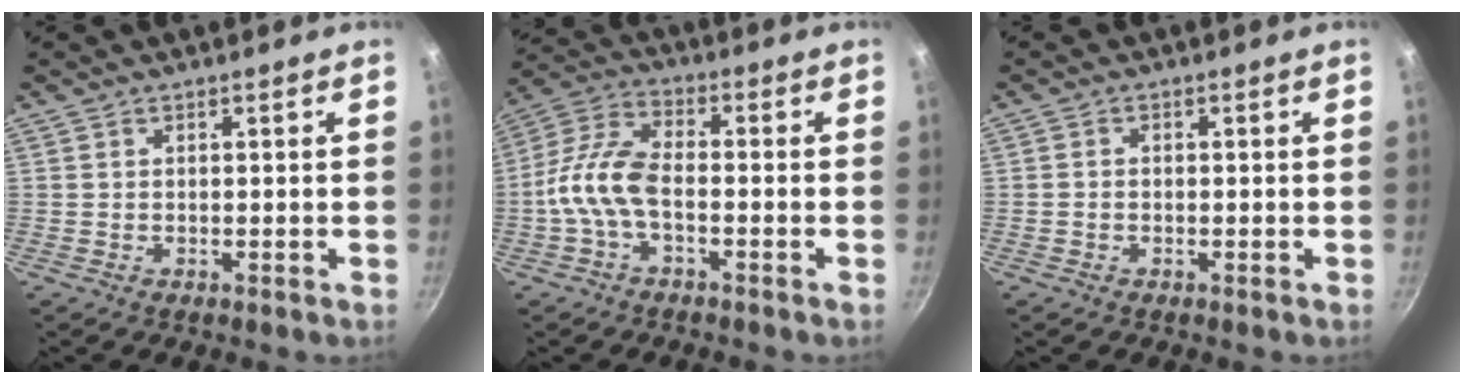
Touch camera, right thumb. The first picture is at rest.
{"total": 9.3, "force": [-2.8, 4.5, 7.7], "torque": [-0.162, 0.033, -0.072]}
{"total": 0.9, "force": [-0.3, 0.7, 0.5], "torque": [-0.010, 0.004, -0.007]}